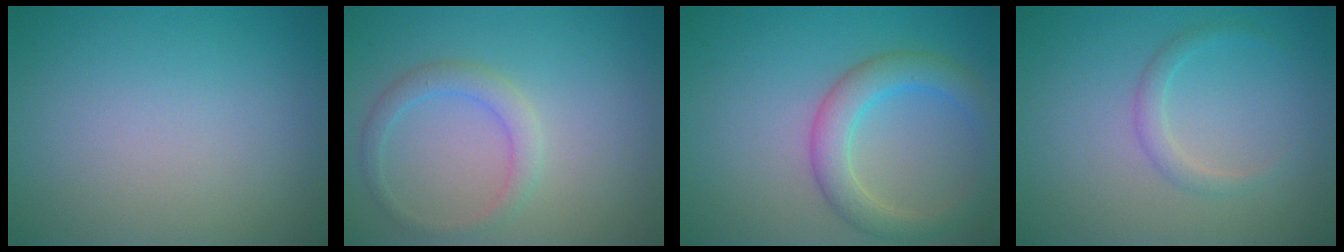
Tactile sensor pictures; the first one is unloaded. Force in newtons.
{"total": 2.2, "press": 2.2, "slide": 0.2}
{"total": 4.0, "press": 4.0, "slide": 0.2}
{"total": 1.5, "press": 1.5, "slide": 0.1}